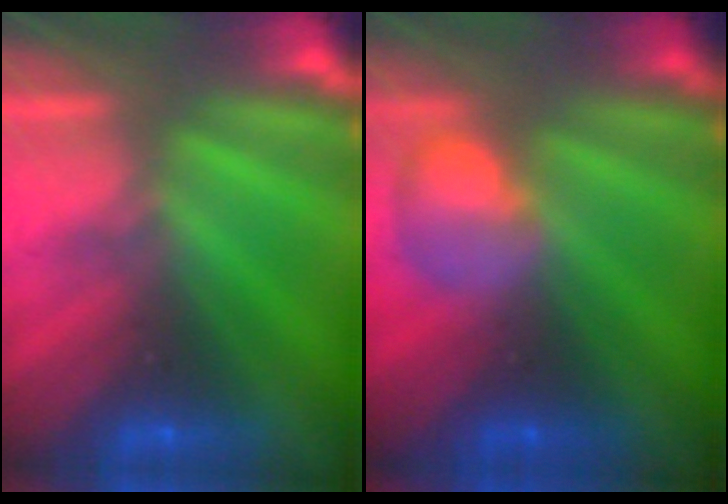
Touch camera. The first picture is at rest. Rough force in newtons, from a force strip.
{"total": 2.4}